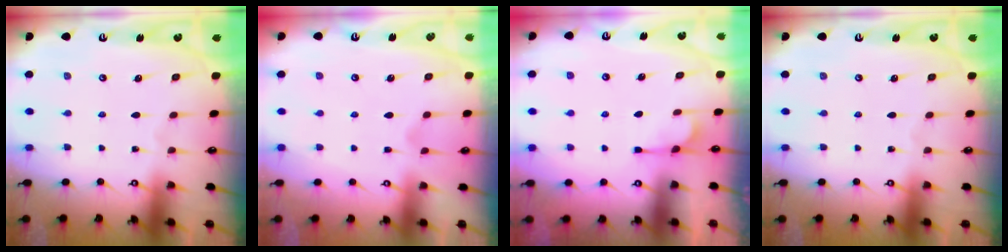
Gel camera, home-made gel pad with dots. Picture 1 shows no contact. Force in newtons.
{"total": 1.2, "press": 0.3, "slide": 1.1}
{"total": 5.9, "press": 5.7, "slide": 1.4}
{"total": 0.0}